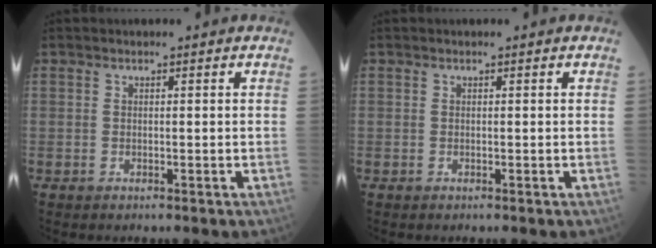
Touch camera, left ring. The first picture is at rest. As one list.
[{"total": 0.0}]